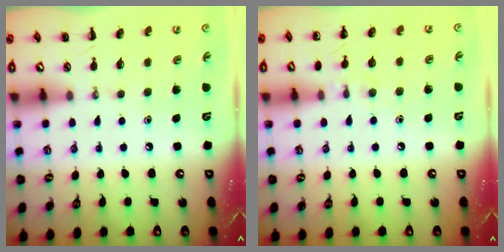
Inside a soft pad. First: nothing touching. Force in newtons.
{"total": 7.0, "press": 6.7, "slide": 2.1}